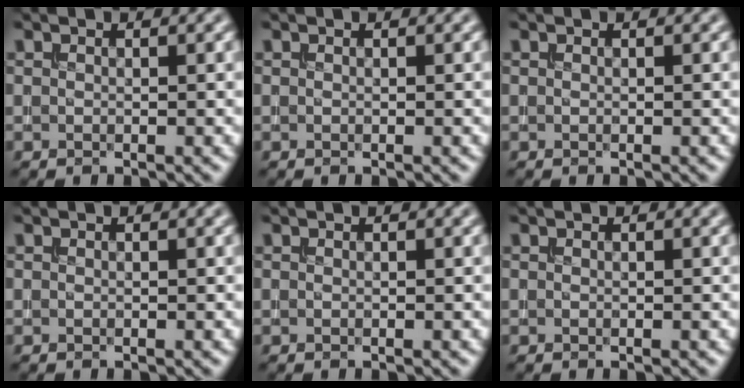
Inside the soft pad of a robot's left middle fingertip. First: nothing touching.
{"total": 0.0}
{"total": 0.0}
{"total": 0.0}
{"total": 0.0}
{"total": 0.0}